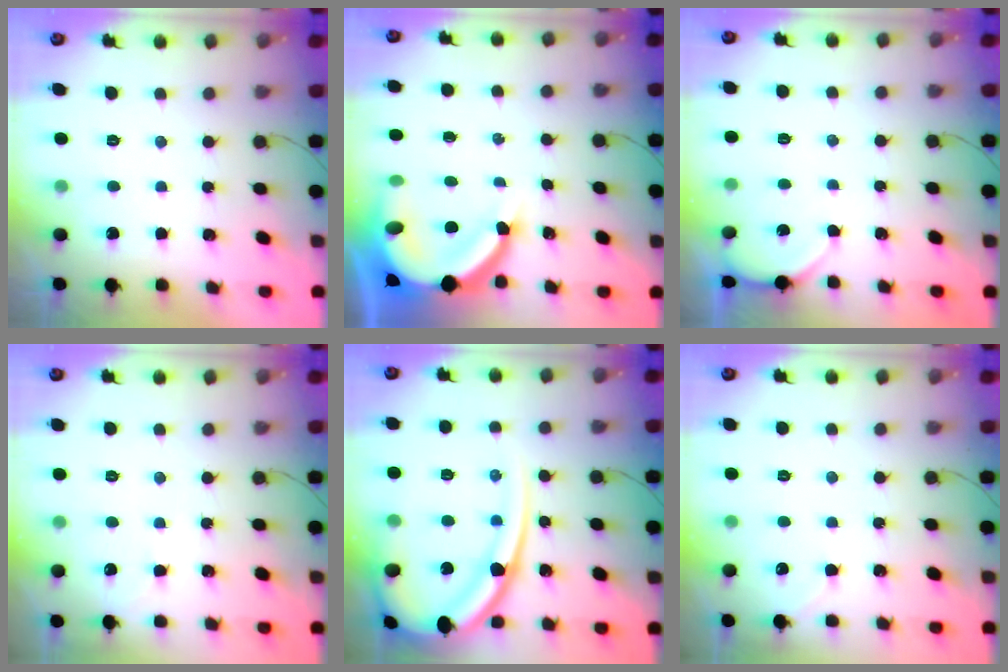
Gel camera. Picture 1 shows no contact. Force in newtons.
{"total": 14.5, "press": 14.4, "slide": 1.3}
{"total": 2.3, "press": 2.2, "slide": 0.4}
{"total": 2.7, "press": 2.7, "slide": 0.4}
{"total": 19.2, "press": 19.0, "slide": 2.7}
{"total": 2.2, "press": 2.1, "slide": 0.3}